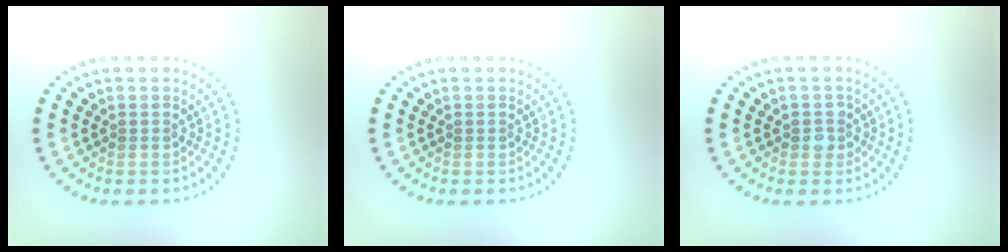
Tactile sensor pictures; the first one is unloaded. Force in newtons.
{"total": 0.0}
{"total": 1.5, "press": 1.4, "slide": 0.7}